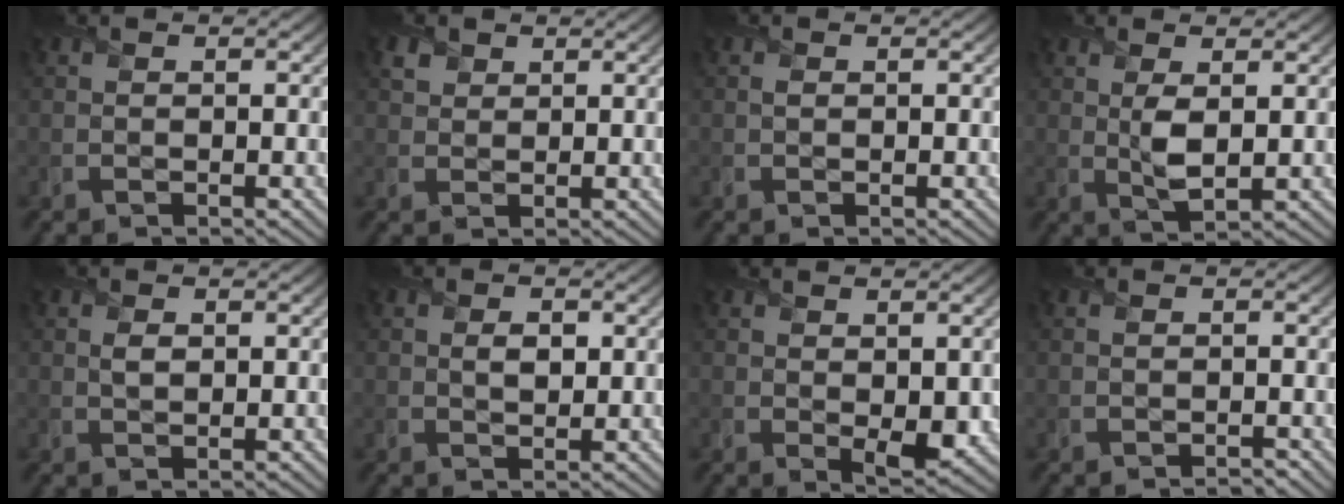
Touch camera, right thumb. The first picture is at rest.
{"total": 1.8, "force": [1.2, 1.2, 0.5], "torque": [-0.015, 0.004, 0.022]}
{"total": 0.0}
{"total": 3.2, "force": [0.7, 1.2, 2.9], "torque": [-0.067, -0.003, 0.018]}
{"total": 1.3, "force": [0.4, 0.7, 1.0], "torque": [-0.026, 0.001, 0.006]}
{"total": 1.8, "force": [0.4, 1.1, 1.4], "torque": [-0.031, -0.003, 0.004]}
{"total": 3.1, "force": [0.2, 1.7, 2.6], "torque": [-0.045, -0.013, 0.009]}
{"total": 0.6, "force": [-0.6, 0.0, 0.2], "torque": [-0.005, 0.002, -0.011]}